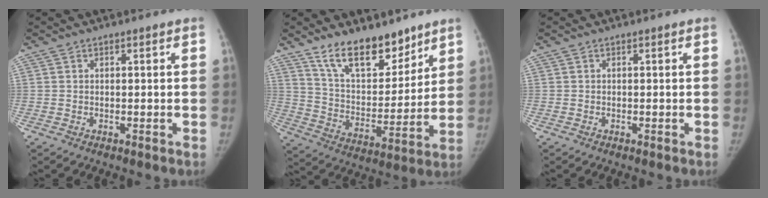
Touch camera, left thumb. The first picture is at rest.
{"total": 16.0, "force": [11.8, 7.2, 7.9], "torque": [-0.082, -0.082, 0.212]}
{"total": 0.0}